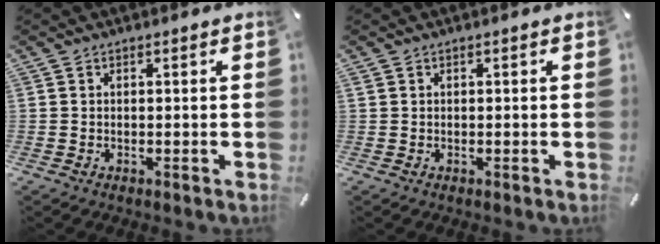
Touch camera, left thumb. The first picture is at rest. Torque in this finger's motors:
{"motor_torque": [-0.13, -0.04, 0.07, 0.02, 0.00]}